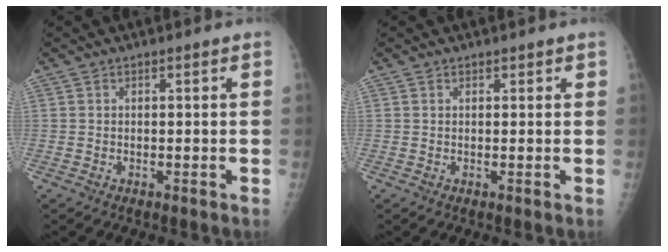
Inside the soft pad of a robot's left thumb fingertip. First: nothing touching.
{"total": 0.6, "force": [0.5, 0.3, 0.1], "torque": [0.001, -0.003, 0.005]}